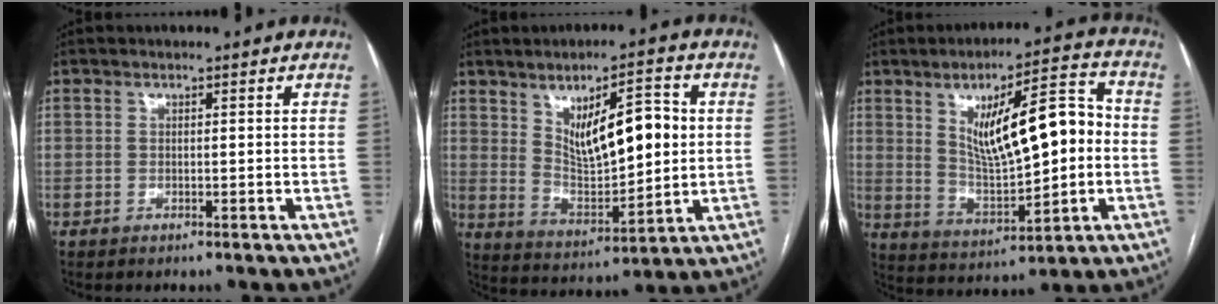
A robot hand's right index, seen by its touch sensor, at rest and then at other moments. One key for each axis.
{"total": 12.8, "fx": 3.1, "fy": 4.4, "fz": 11.7, "tx": -0.191, "ty": 0.008, "tz": 0.062}
{"total": 15.2, "fx": 1.8, "fy": 4.2, "fz": 14.5, "tx": -0.234, "ty": 0.022, "tz": 0.040}